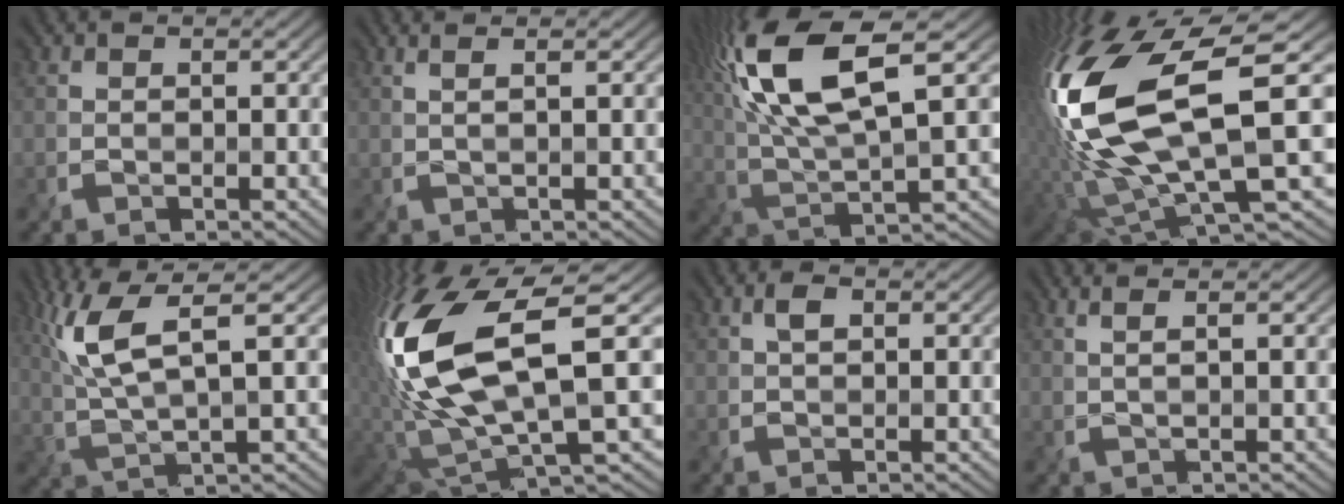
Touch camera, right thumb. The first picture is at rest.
{"total": 2.1, "force": [1.1, 0.4, 1.8], "torque": [-0.010, 0.003, -0.003]}
{"total": 14.4, "force": [6.2, 4.3, 12.2], "torque": [-0.277, 0.020, 0.115]}
{"total": 18.2, "force": [2.8, 6.4, 16.8], "torque": [-0.377, -0.023, 0.058]}
{"total": 9.1, "force": [3.6, 2.3, 8.1], "torque": [-0.180, 0.013, 0.075]}
{"total": 16.5, "force": [3.2, 6.6, 14.8], "torque": [-0.340, -0.007, 0.062]}
{"total": 1.6, "force": [0.5, 0.9, 1.2], "torque": [-0.023, 0.003, 0.008]}
{"total": 2.4, "force": [1.3, 0.4, 2.0], "torque": [-0.015, 0.006, -0.001]}